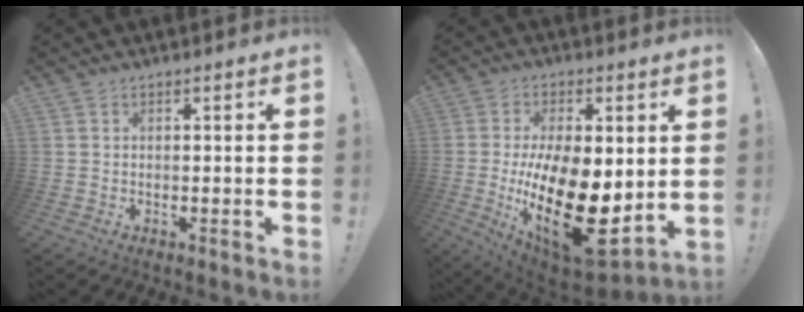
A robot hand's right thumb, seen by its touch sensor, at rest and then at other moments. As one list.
[{"total": 24.2, "force": [-3.4, 11.7, 21.0], "torque": [-0.378, -0.009, -0.038]}]